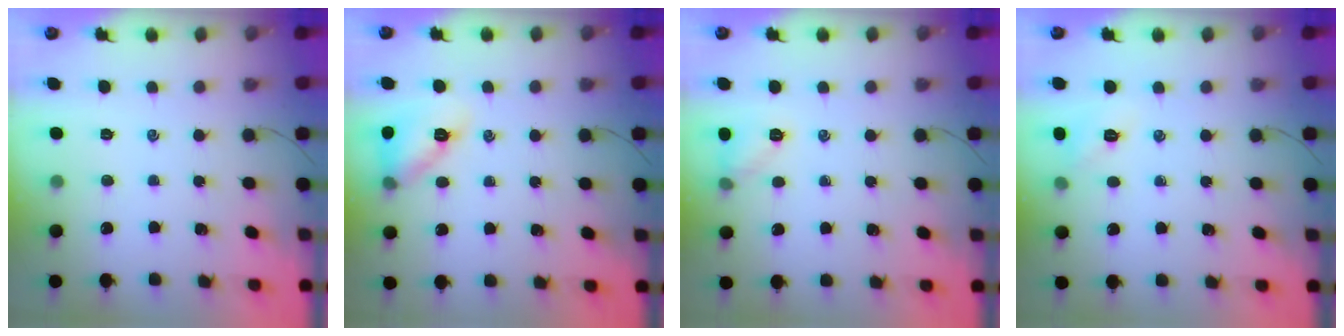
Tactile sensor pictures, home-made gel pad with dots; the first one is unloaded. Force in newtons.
{"total": 11.5, "press": 11.2, "slide": 2.7}
{"total": 6.3, "press": 6.1, "slide": 1.8}
{"total": 6.1, "press": 5.9, "slide": 1.6}